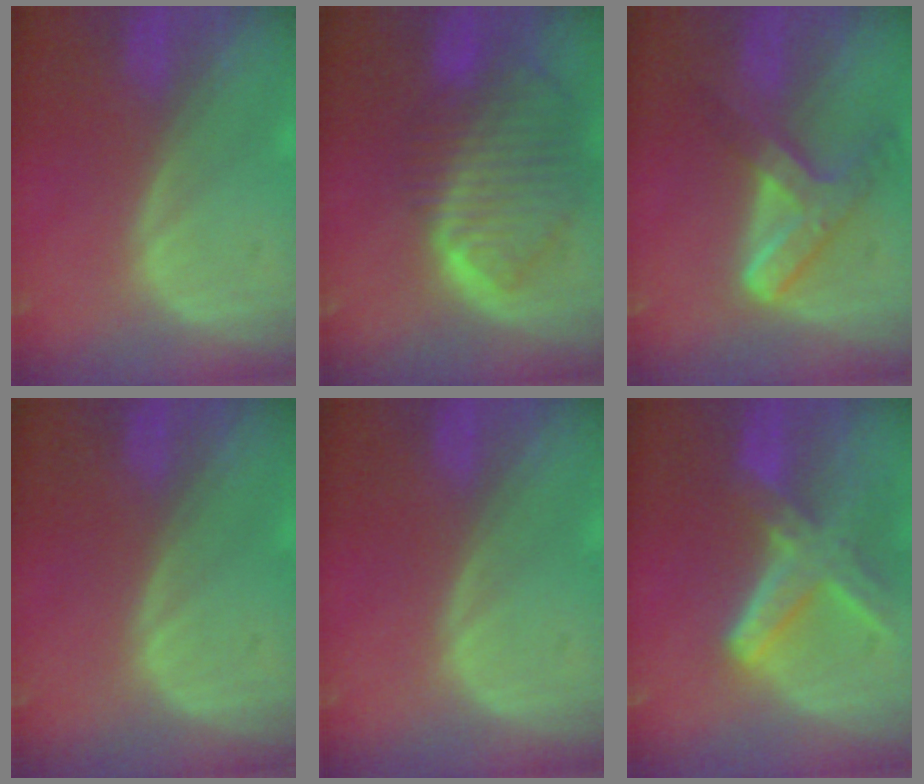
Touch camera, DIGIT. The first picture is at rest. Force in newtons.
{"total": 9.9, "press": 8.4, "slide": 5.2}
{"total": 7.4, "press": 6.3, "slide": 3.9}
{"total": 0.0}
{"total": 0.0}
{"total": 8.3, "press": 7.3, "slide": 4.0}